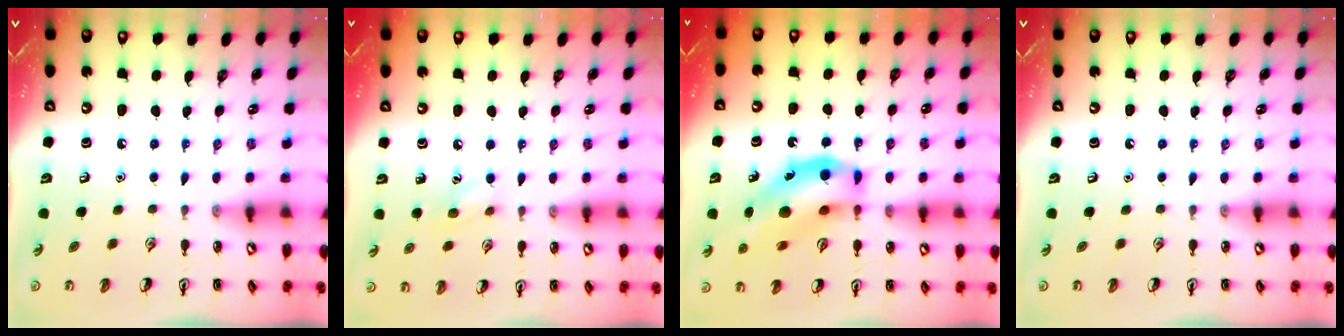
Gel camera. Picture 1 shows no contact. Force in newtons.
{"total": 7.1, "press": 6.9, "slide": 1.8}
{"total": 17.4, "press": 17.1, "slide": 3.0}
{"total": 0.0}